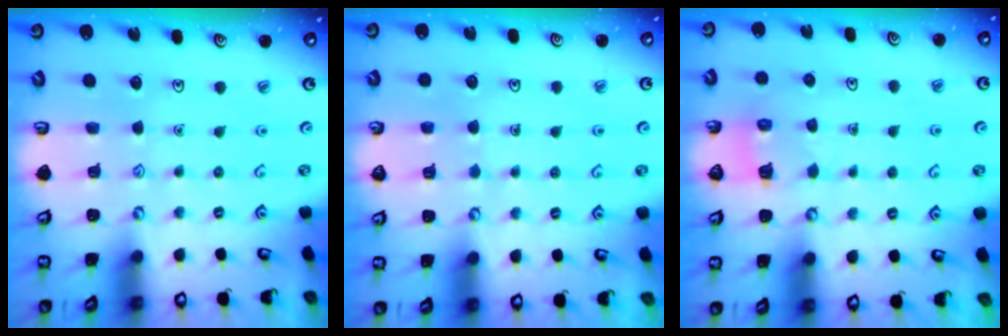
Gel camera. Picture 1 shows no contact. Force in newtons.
{"total": 3.7, "press": 3.7, "slide": 0.2}
{"total": 2.5, "press": 2.5, "slide": 0.1}